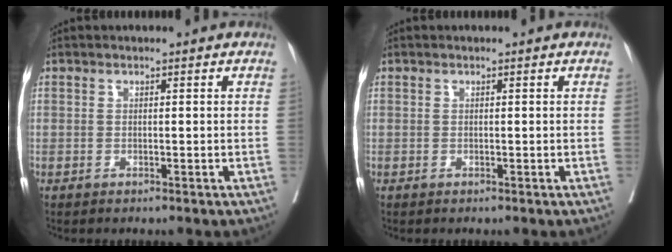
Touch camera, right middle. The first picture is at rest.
{"total": 0.0}